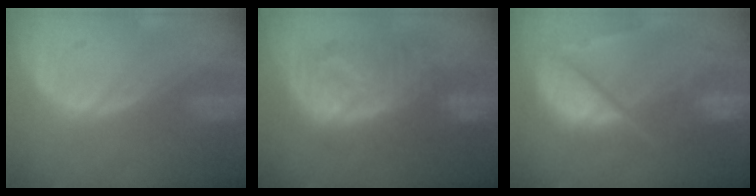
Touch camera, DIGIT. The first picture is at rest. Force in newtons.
{"total": 9.8, "press": 9.8, "slide": 0.6}
{"total": 10.9, "press": 9.0, "slide": 6.2}